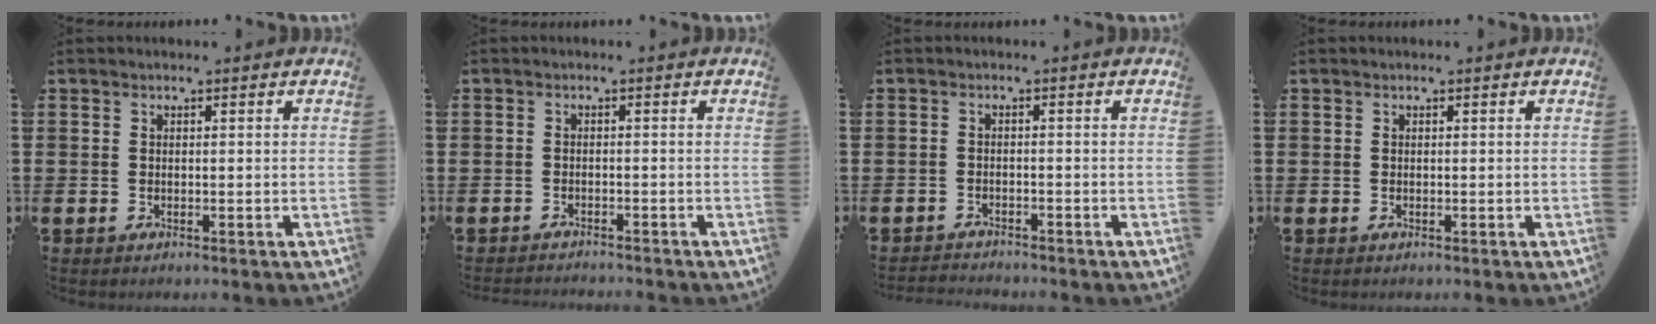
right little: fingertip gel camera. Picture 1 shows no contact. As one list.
[{"total": 1.2, "force": [-1.1, -0.1, -0.1], "torque": [-0.001, 0.001, -0.024]}, {"total": 1.4, "force": [-1.4, 0.0, -0.2], "torque": [-0.002, 0.002, -0.031]}, {"total": 0.0}]